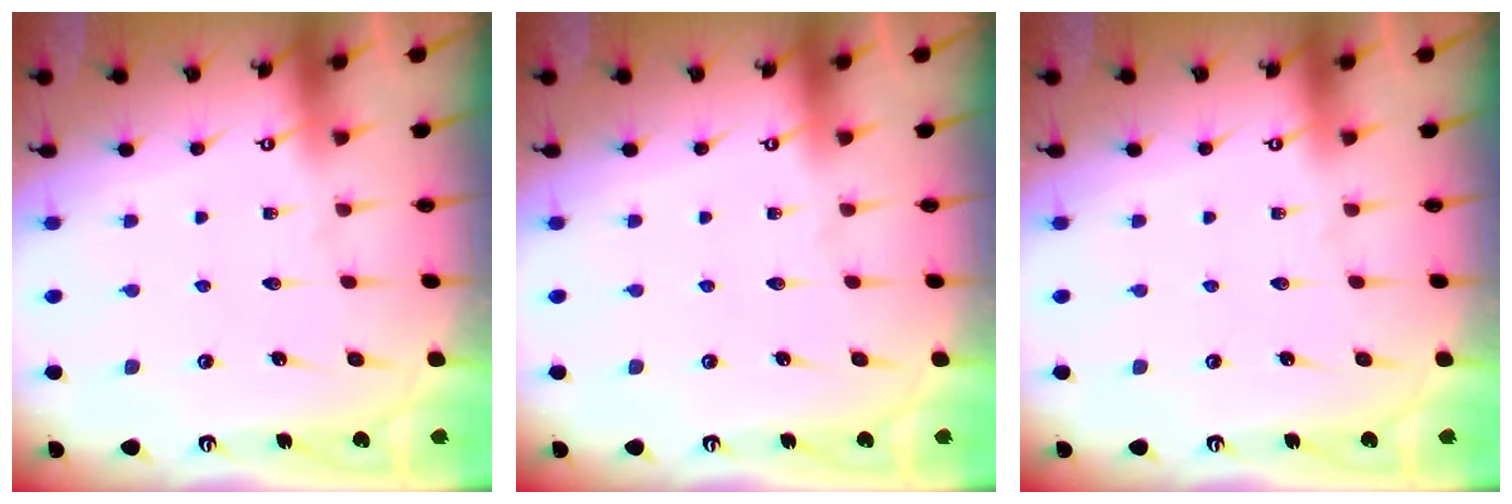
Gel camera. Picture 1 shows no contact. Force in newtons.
{"total": 0.0}
{"total": 0.0}